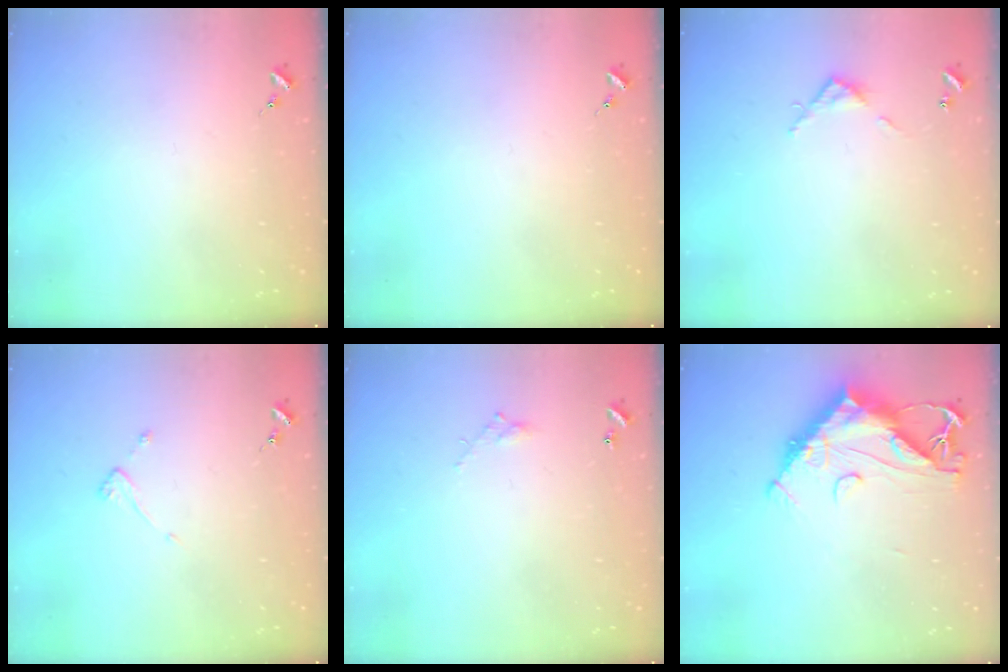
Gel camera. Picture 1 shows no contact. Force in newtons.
{"total": 0.0}
{"total": 3.9, "press": 3.9, "slide": 0.3}
{"total": 3.4, "press": 3.4, "slide": 0.1}
{"total": 3.8, "press": 3.8, "slide": 0.2}
{"total": 15.1, "press": 15.1, "slide": 1.2}